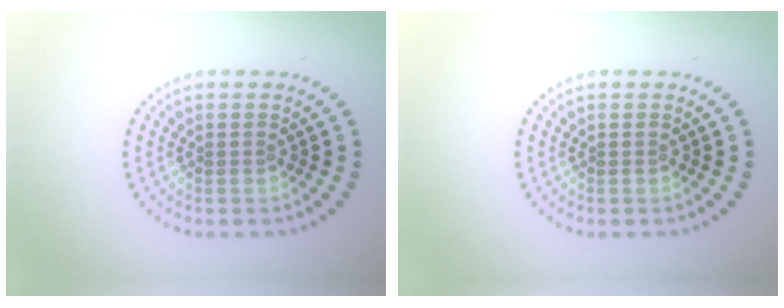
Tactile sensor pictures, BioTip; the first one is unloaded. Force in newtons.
{"total": 0.0}